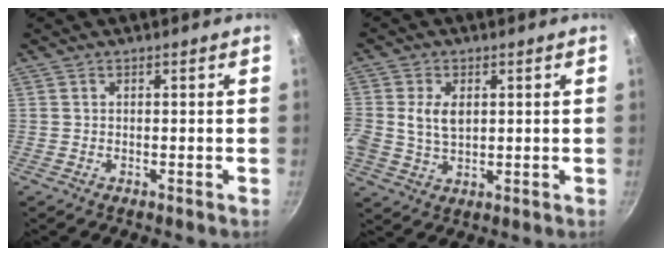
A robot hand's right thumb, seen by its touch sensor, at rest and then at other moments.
{"total": 6.5, "force": [1.0, 4.4, 4.6], "torque": [-0.084, -0.001, 0.020]}